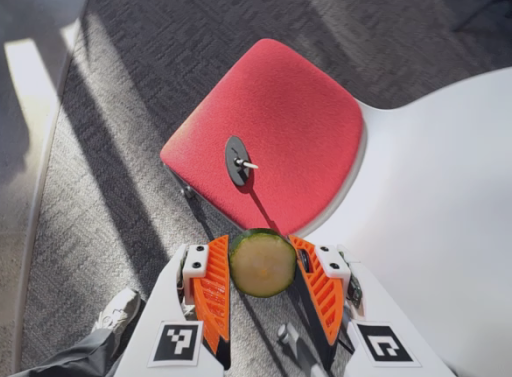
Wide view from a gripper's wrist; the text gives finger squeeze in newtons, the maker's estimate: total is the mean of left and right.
{"total": 7.4, "left": 7.8, "right": 7.0}